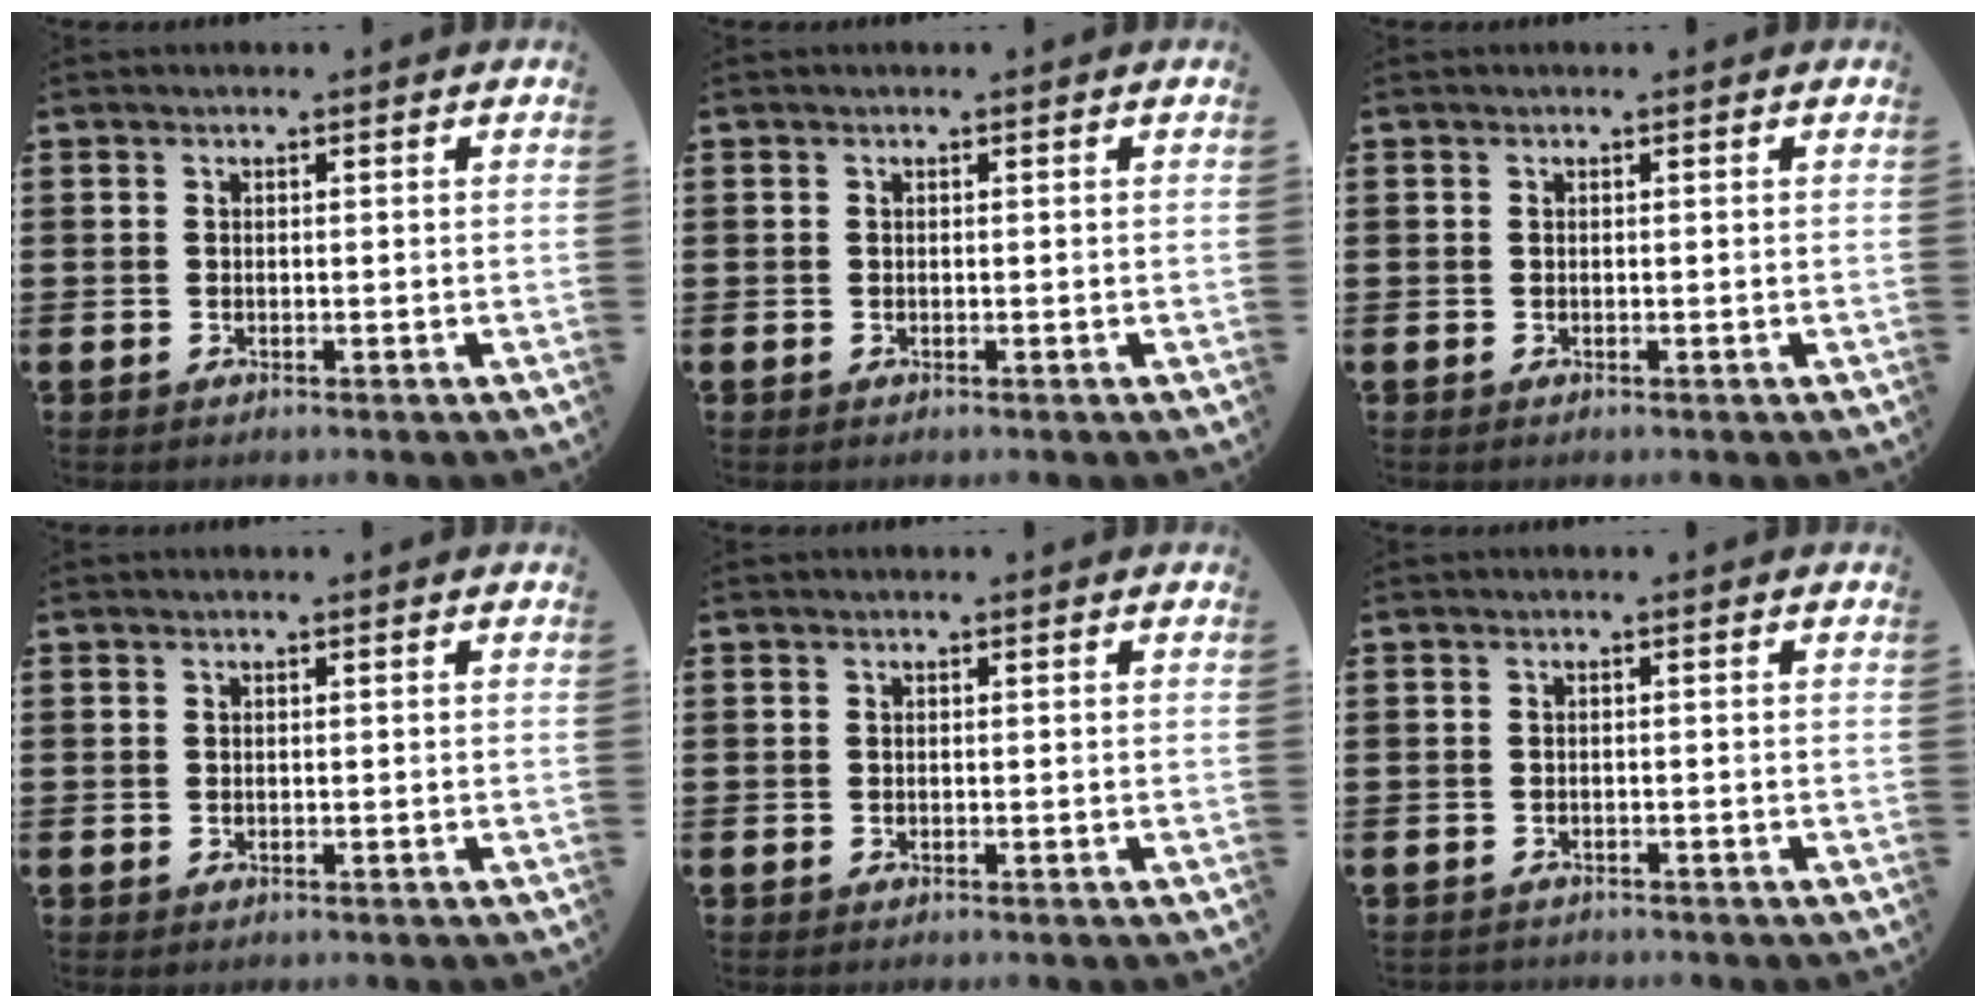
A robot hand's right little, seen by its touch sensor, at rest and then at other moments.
{"total": 0.0}
{"total": 0.0}
{"total": 0.0}
{"total": 0.0}
{"total": 0.7, "force": [-0.7, 0.1, -0.1], "torque": [0.000, -0.001, -0.014]}